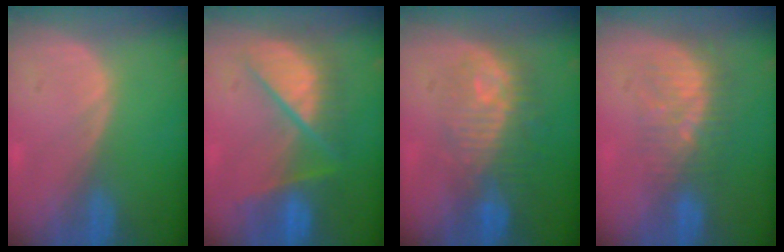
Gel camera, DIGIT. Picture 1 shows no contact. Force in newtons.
{"total": 9.0, "press": 9.0, "slide": 0.9}
{"total": 9.7, "press": 8.9, "slide": 3.9}
{"total": 7.8, "press": 7.0, "slide": 3.3}